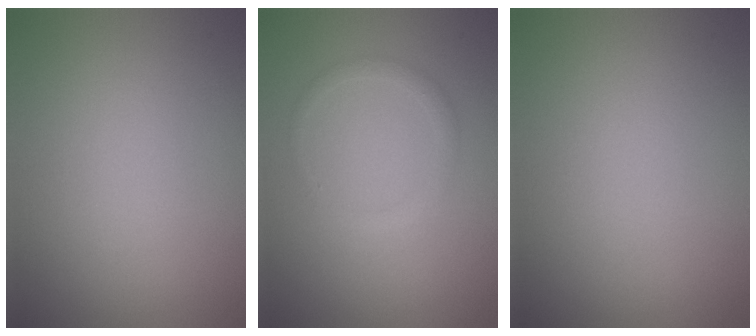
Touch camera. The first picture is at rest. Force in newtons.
{"total": 1.2, "press": 1.1, "slide": 0.1}
{"total": 0.0}